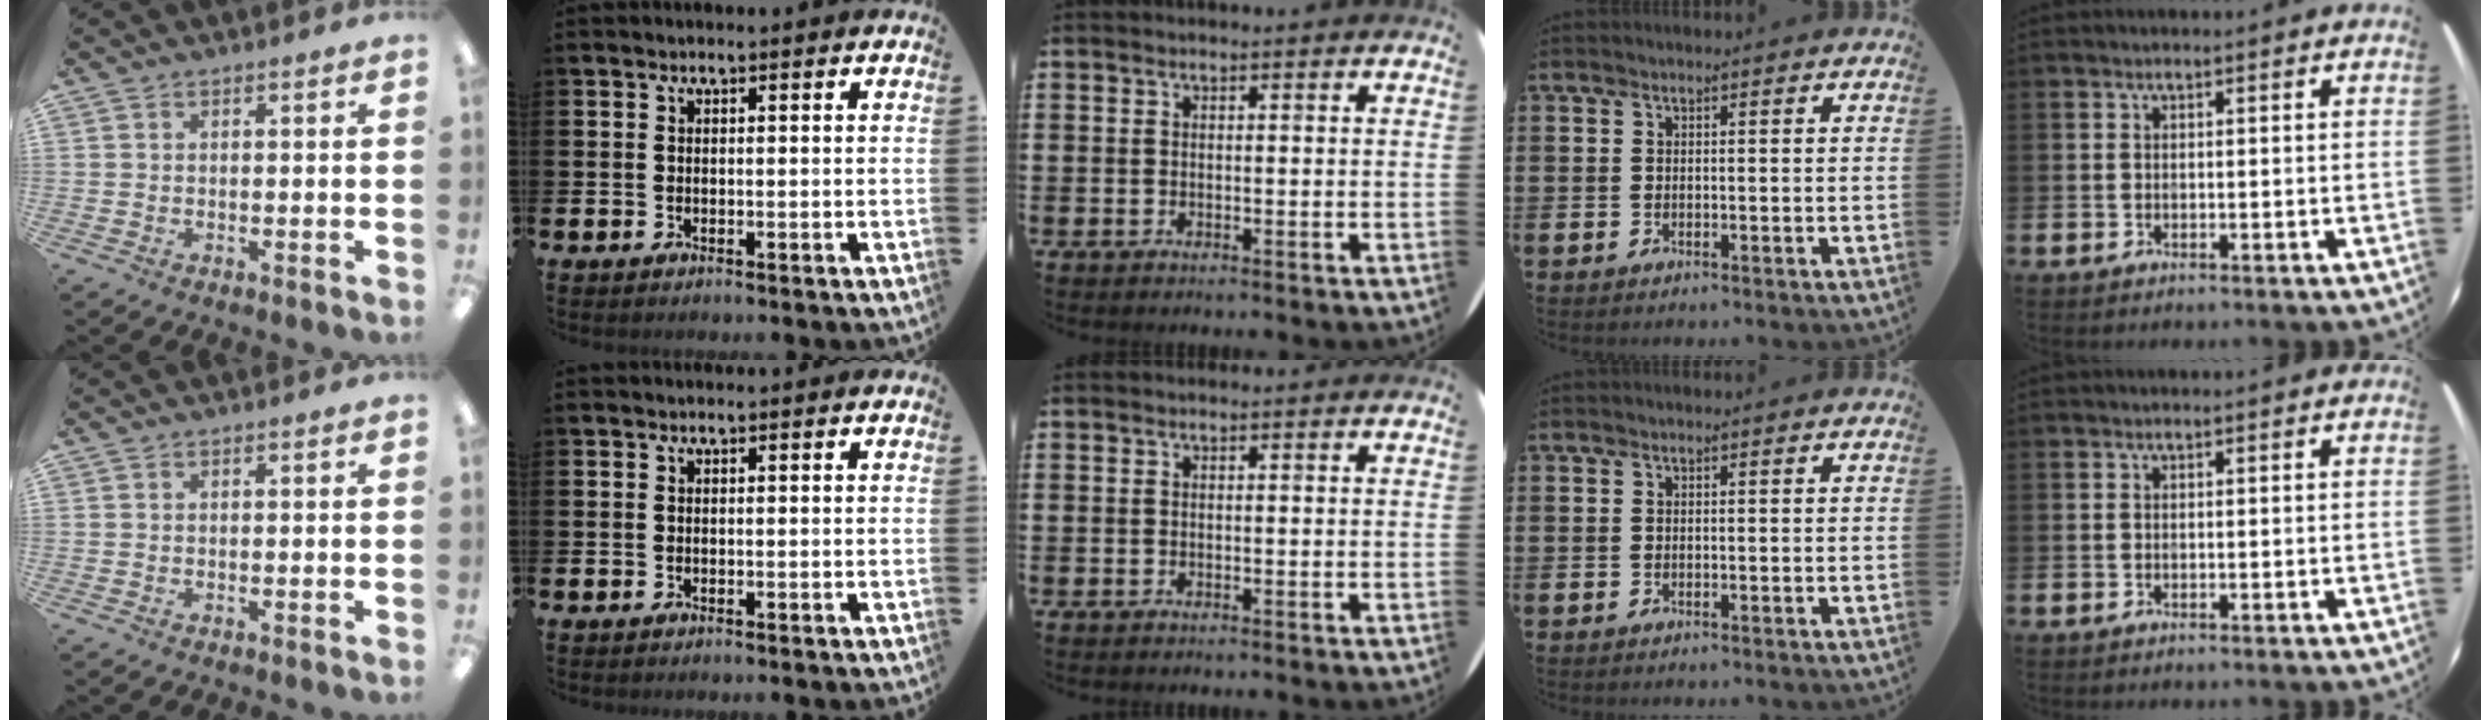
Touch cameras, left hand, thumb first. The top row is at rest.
{}